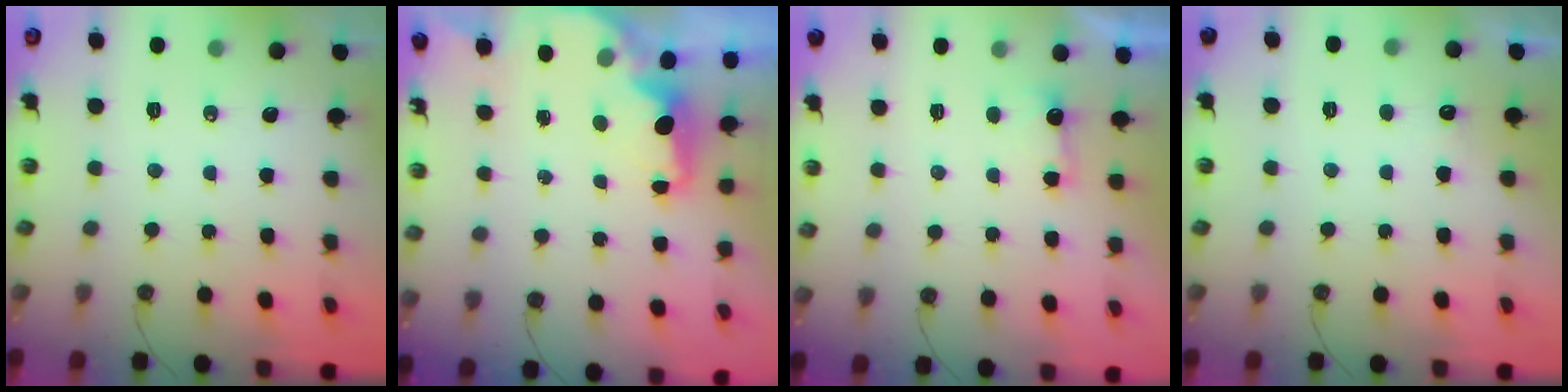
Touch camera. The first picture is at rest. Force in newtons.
{"total": 2.6, "press": 2.5, "slide": 0.8}
{"total": 2.3, "press": 2.1, "slide": 0.9}
{"total": 4.3, "press": 4.2, "slide": 1.1}